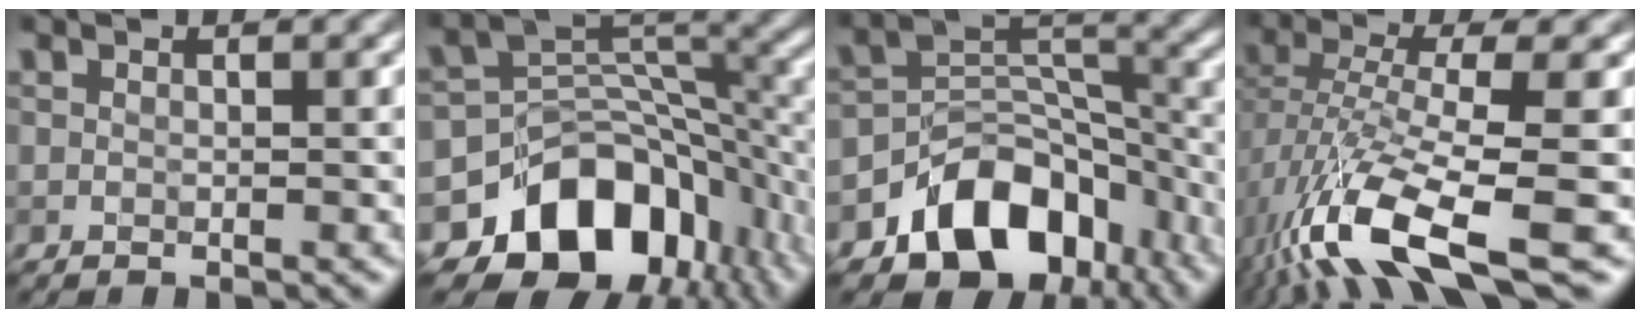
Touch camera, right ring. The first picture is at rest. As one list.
[{"total": 13.2, "force": [-6.7, 9.2, 6.7], "torque": [-0.111, -0.006, -0.112]}, {"total": 9.2, "force": [-5.4, 6.2, 4.2], "torque": [-0.038, -0.007, -0.090]}, {"total": 11.2, "force": [-4.9, 3.3, 9.5], "torque": [-0.194, -0.007, -0.091]}]